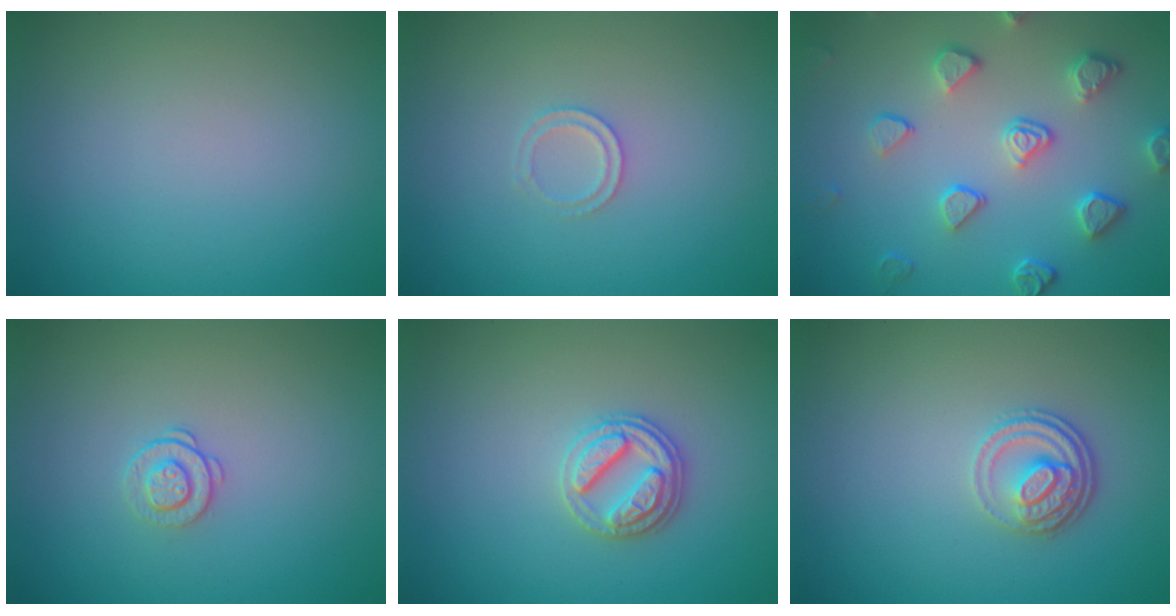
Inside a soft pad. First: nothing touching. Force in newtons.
{"total": 1.2, "press": 1.2, "slide": 0.2}
{"total": 4.1, "press": 3.8, "slide": 1.4}
{"total": 1.4, "press": 0.9, "slide": 1.0}
{"total": 2.8, "press": 2.8, "slide": 0.5}
{"total": 2.8, "press": 2.3, "slide": 1.7}